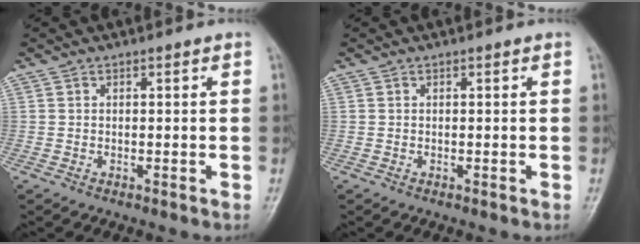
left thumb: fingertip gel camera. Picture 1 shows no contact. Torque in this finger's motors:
{"motor_torque": [-0.02, 0.02, 0.00, -0.03, 0.00]}